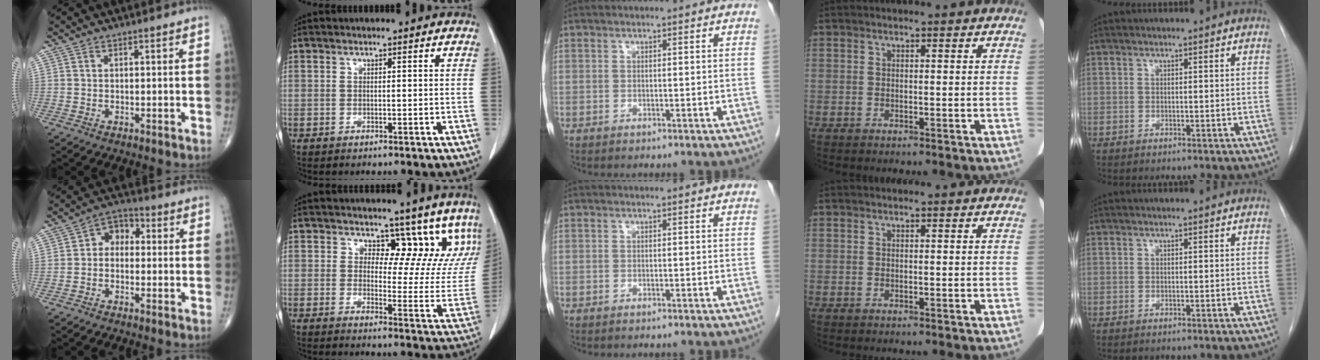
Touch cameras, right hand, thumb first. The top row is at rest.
{"thumb": {"total": 5.6, "force": [-0.1, 4.2, 3.7], "torque": [-0.031, 0.023, -0.019]}, "index": {"total": 11.5, "force": [9.0, 5.6, 4.5], "torque": [-0.016, -0.029, 0.094]}}